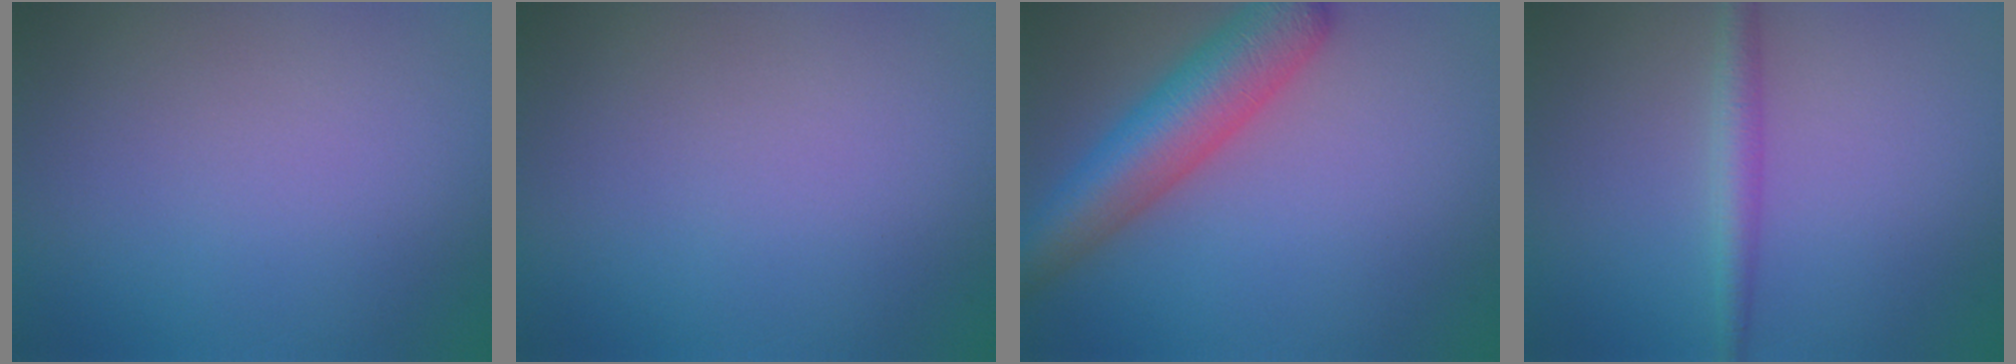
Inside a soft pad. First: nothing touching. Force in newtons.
{"total": 0.0}
{"total": 6.8, "press": 6.8, "slide": 0.3}
{"total": 2.1, "press": 2.1, "slide": 0.0}